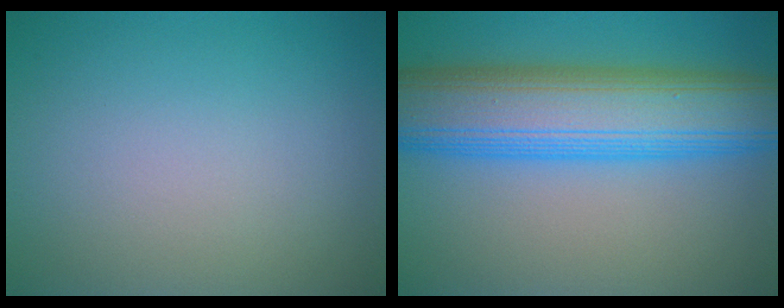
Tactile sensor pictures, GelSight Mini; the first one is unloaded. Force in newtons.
{"total": 11.4, "press": 11.4, "slide": 0.1}